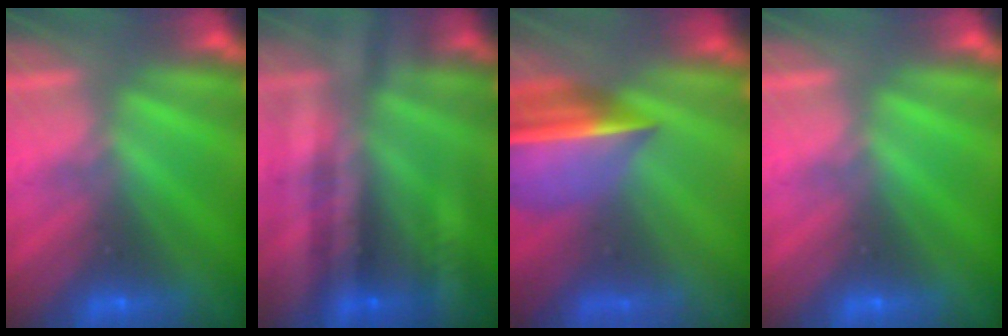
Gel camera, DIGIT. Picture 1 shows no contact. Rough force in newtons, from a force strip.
{"total": 2.8}
{"total": 7.5}
{"total": 0.0}